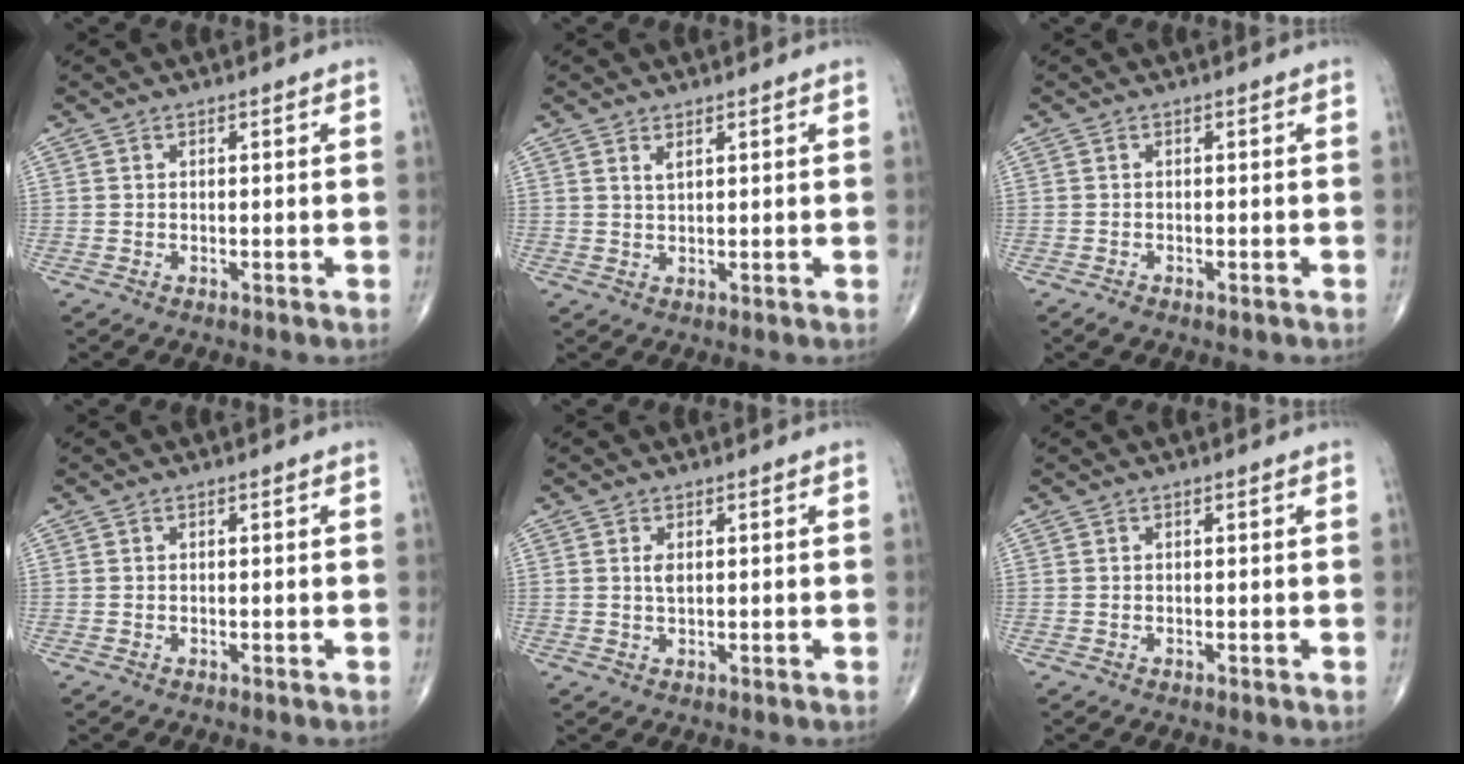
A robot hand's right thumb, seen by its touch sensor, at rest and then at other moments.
{"total": 1.5, "force": [0.9, 0.5, 1.0], "torque": [-0.019, -0.004, 0.021]}
{"total": 1.5, "force": [-1.0, 0.7, 0.9], "torque": [-0.020, 0.004, -0.016]}
{"total": 0.0}
{"total": 1.8, "force": [0.5, 0.9, 1.5], "torque": [-0.028, -0.003, 0.011]}
{"total": 0.0}